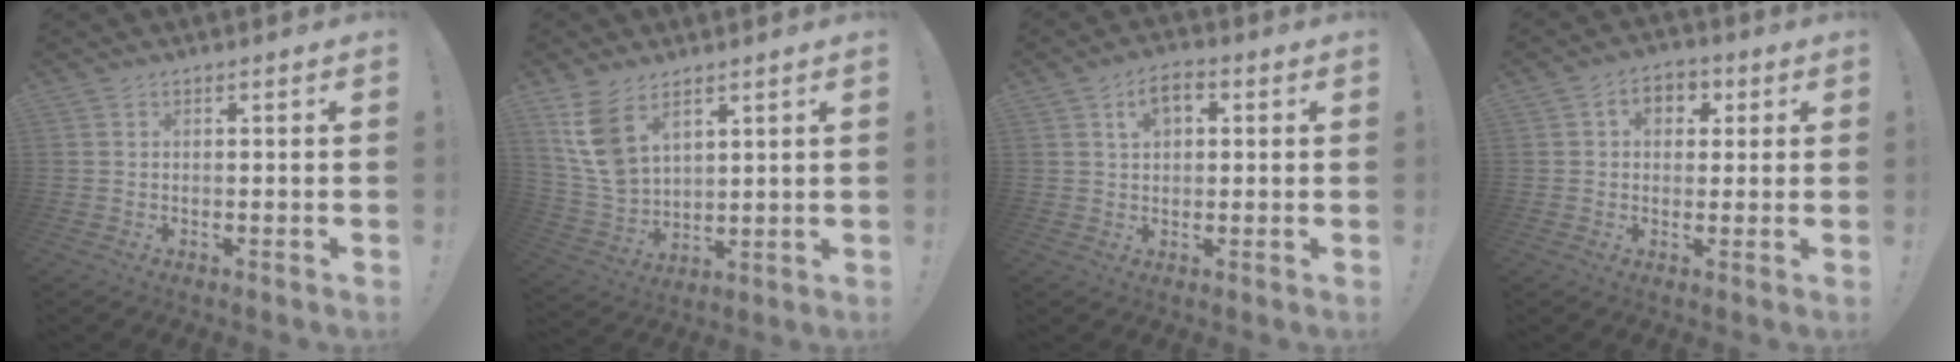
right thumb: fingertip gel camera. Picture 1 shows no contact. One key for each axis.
{"total": 11.3, "fx": 6.4, "fy": 6.9, "fz": 6.3, "tx": -0.127, "ty": -0.038, "tz": 0.126}
{"total": 6.1, "fx": 2.3, "fy": 3.9, "fz": 4.1, "tx": -0.060, "ty": 0.000, "tz": 0.040}
{"total": 6.6, "fx": 1.6, "fy": 5.1, "fz": 3.8, "tx": -0.047, "ty": 0.004, "tz": 0.027}